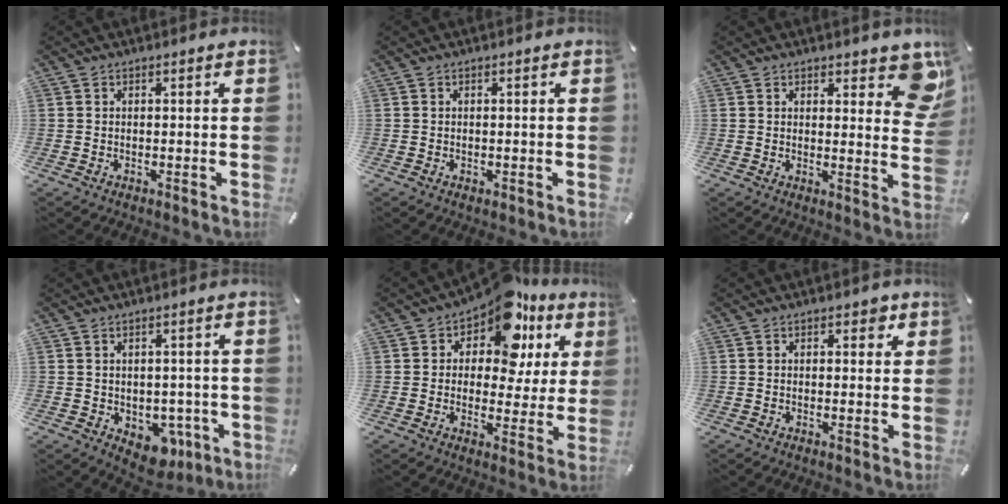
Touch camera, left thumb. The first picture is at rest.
{"total": 0.5, "force": [0.0, 0.5, 0.3], "torque": [-0.004, 0.002, -0.002]}
{"total": 9.0, "force": [5.5, 4.2, 5.8], "torque": [-0.051, -0.039, 0.092]}
{"total": 5.7, "force": [-1.8, 4.5, 2.8], "torque": [-0.023, 0.012, -0.028]}
{"total": 14.1, "force": [8.6, 7.8, 8.1], "torque": [-0.130, -0.049, 0.151]}
{"total": 2.3, "force": [0.6, 1.5, 1.6], "torque": [-0.010, -0.001, 0.003]}